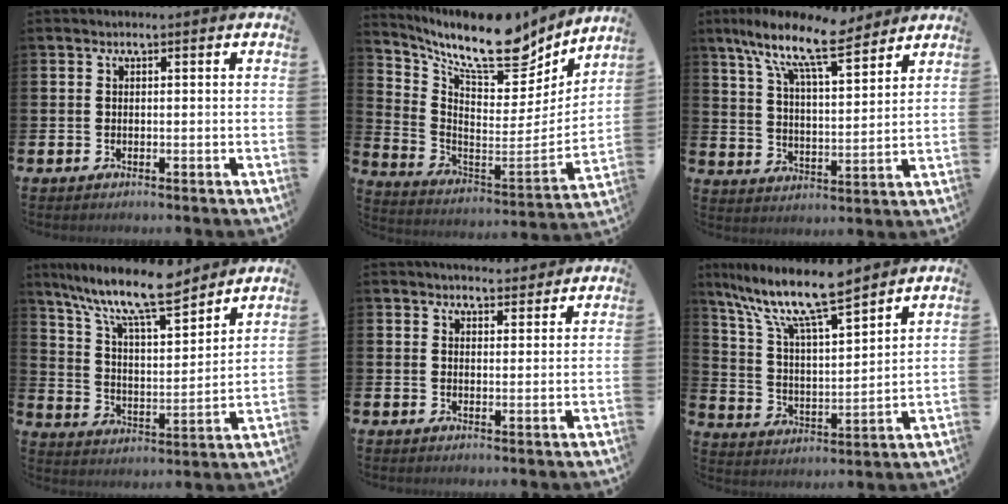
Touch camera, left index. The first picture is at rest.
{"total": 12.8, "force": [10.1, 4.1, 6.8], "torque": [-0.150, -0.073, 0.166]}
{"total": 11.2, "force": [9.1, 2.5, 5.9], "torque": [-0.135, -0.048, 0.155]}
{"total": 12.5, "force": [10.7, 2.4, 6.0], "torque": [-0.134, -0.066, 0.186]}
{"total": 3.6, "force": [3.5, 0.9, 0.1], "torque": [0.000, -0.020, 0.063]}
{"total": 11.7, "force": [10.0, 1.5, 5.7], "torque": [-0.144, -0.050, 0.176]}